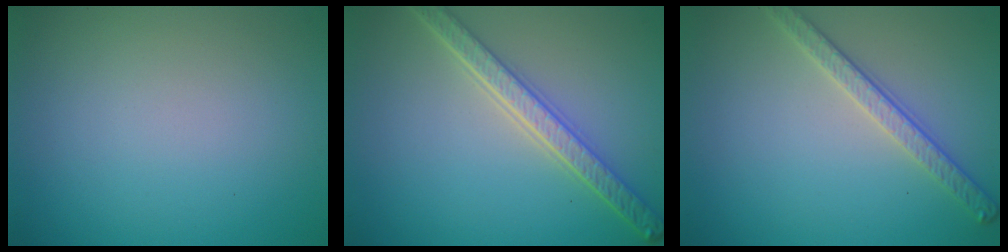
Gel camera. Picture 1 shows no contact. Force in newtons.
{"total": 4.9, "press": 3.8, "slide": 3.1}
{"total": 2.8, "press": 2.7, "slide": 0.8}